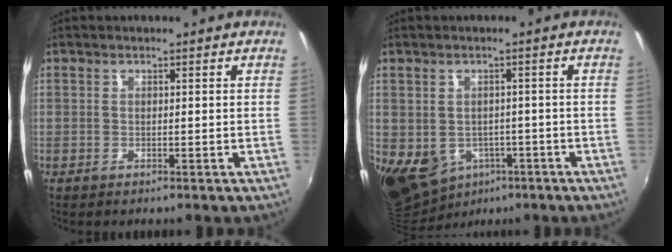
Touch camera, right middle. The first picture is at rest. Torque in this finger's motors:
{"motor_torque": [-0.07, -0.26, 0.20, 0.08]}